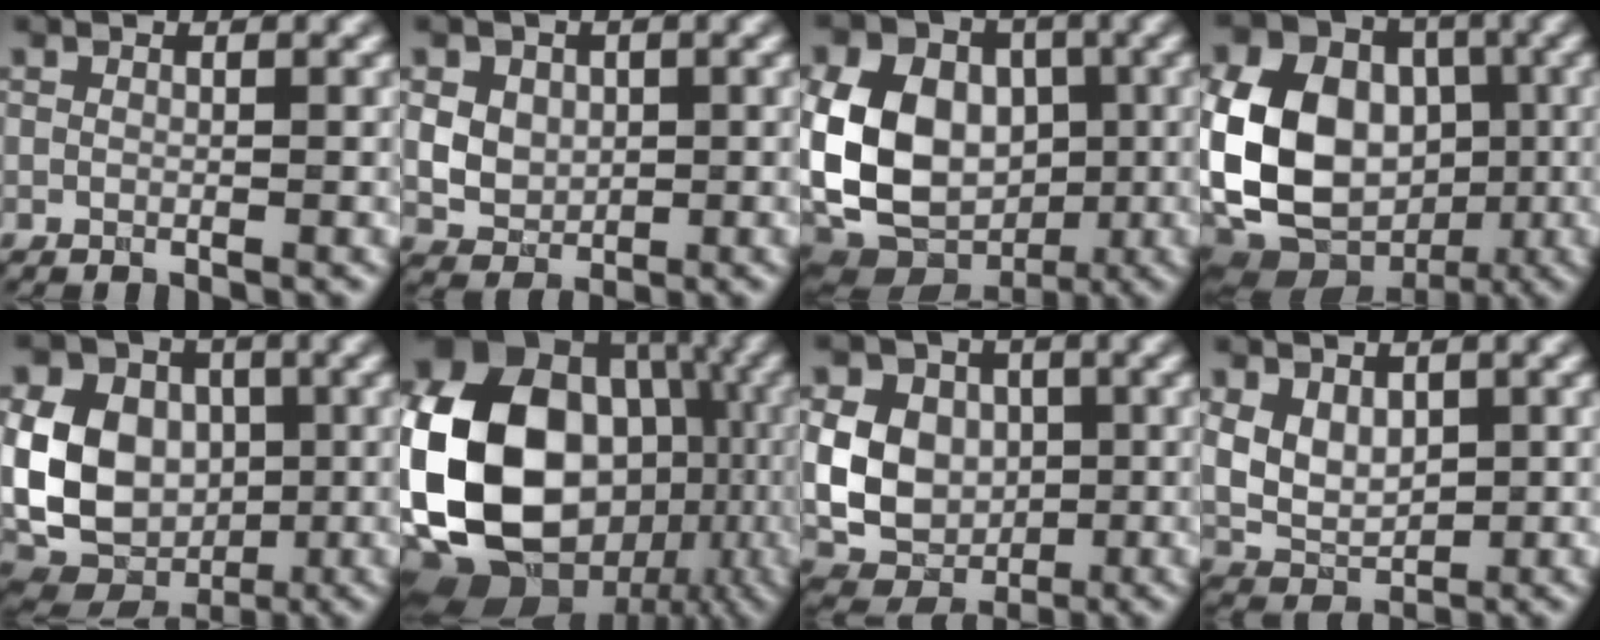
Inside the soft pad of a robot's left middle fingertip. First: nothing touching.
{"total": 5.8, "force": [1.7, 4.7, 2.9], "torque": [-0.056, 0.022, 0.024]}
{"total": 13.0, "force": [-0.3, 10.1, 8.1], "torque": [-0.166, -0.005, -0.007]}
{"total": 14.8, "force": [-1.3, 11.6, 9.2], "torque": [-0.200, -0.002, -0.029]}
{"total": 10.7, "force": [0.3, 8.4, 6.6], "torque": [-0.117, -0.003, 0.000]}
{"total": 20.6, "force": [-1.6, 16.7, 12.0], "torque": [-0.261, -0.014, -0.019]}
{"total": 8.8, "force": [0.8, 7.3, 4.7], "torque": [-0.077, 0.017, -0.002]}
{"total": 4.0, "force": [0.8, 2.8, 2.7], "torque": [-0.054, -0.007, 0.019]}